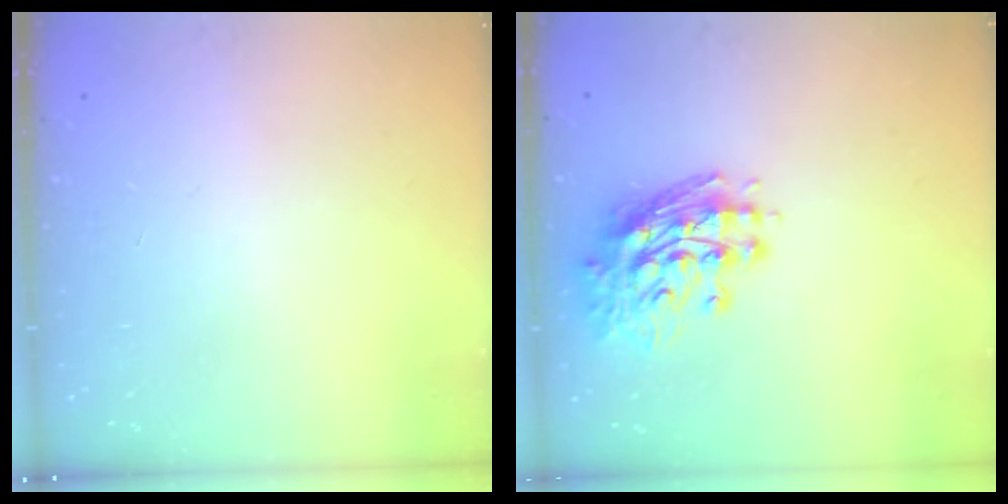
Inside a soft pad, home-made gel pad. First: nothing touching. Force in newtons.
{"total": 11.8, "press": 11.7, "slide": 1.3}